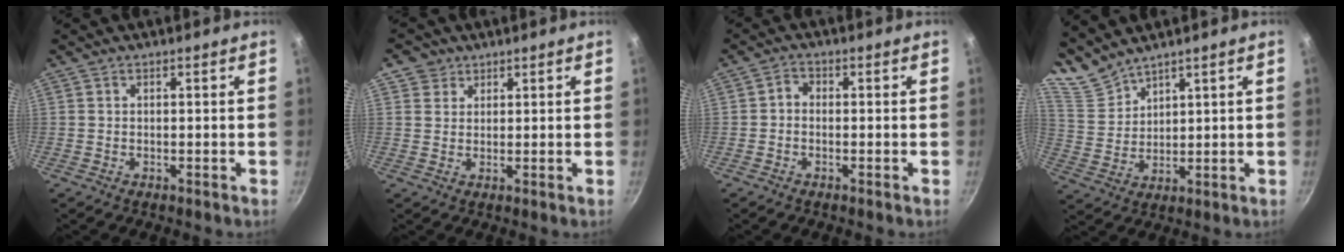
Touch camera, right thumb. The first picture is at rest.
{"total": 3.4, "force": [1.7, 3.0, 0.2], "torque": [0.025, 0.004, 0.026]}
{"total": 1.9, "force": [-0.6, 1.5, 1.0], "torque": [-0.019, 0.013, -0.018]}
{"total": 6.1, "force": [5.6, 2.1, 1.1], "torque": [-0.020, -0.017, 0.132]}